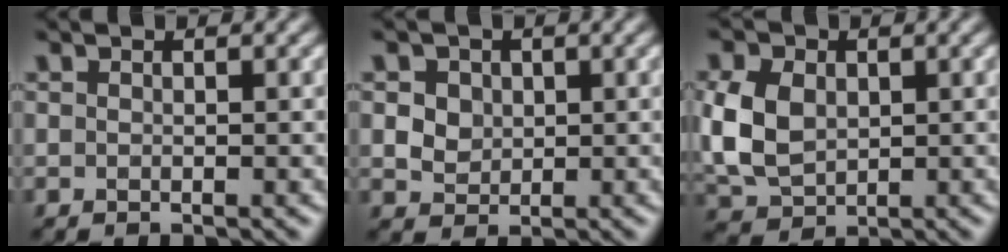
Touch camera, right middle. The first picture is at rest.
{"total": 2.9, "force": [1.2, 2.3, 1.2], "torque": [-0.041, 0.012, 0.022]}
{"total": 5.5, "force": [0.6, 4.1, 3.5], "torque": [-0.093, 0.006, 0.013]}